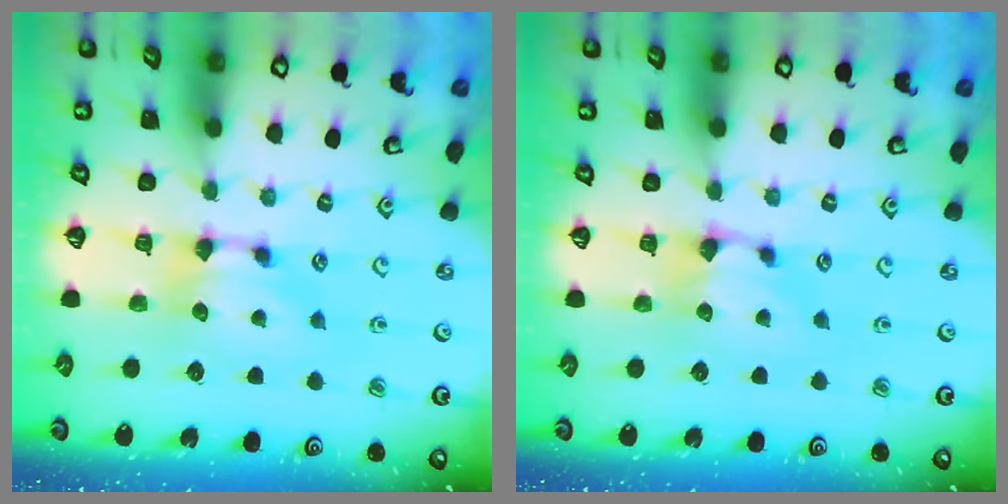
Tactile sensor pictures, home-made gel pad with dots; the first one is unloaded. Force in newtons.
{"total": 0.0}